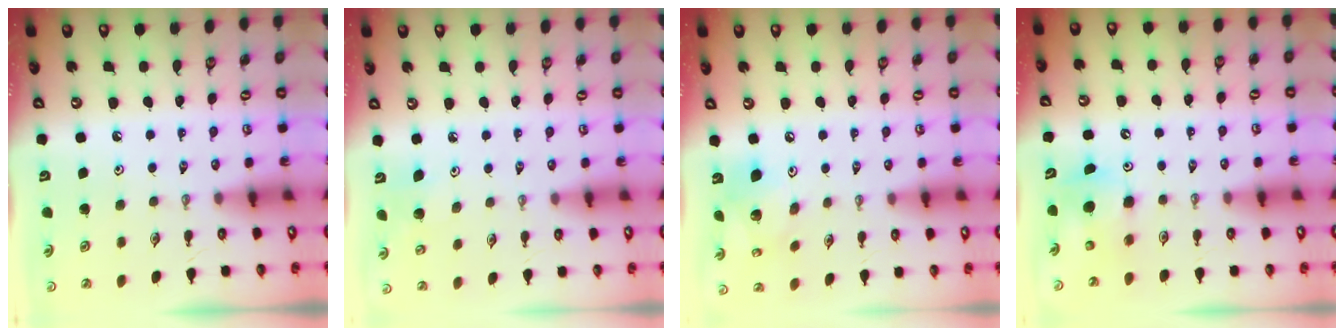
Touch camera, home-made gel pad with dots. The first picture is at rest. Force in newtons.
{"total": 5.8, "press": 5.6, "slide": 1.3}
{"total": 14.1, "press": 13.9, "slide": 2.1}
{"total": 8.1, "press": 8.0, "slide": 0.8}